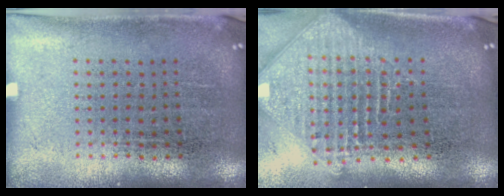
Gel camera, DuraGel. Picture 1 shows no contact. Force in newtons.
{"total": 2.5, "press": 1.8, "slide": 1.6}